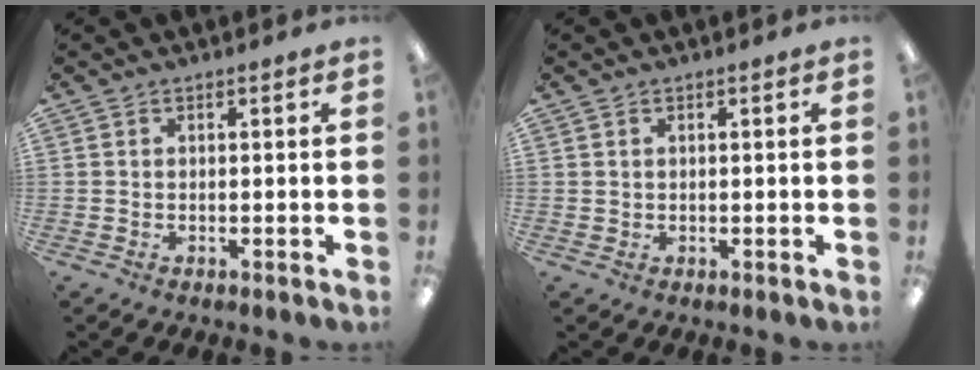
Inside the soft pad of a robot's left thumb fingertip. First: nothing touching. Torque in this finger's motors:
{"motor_torque": [0.02, 0.05, -0.24, 0.01, 0.00]}